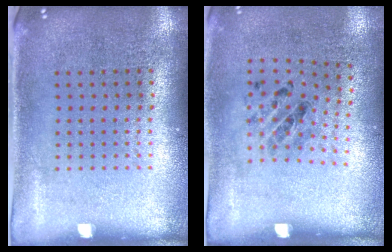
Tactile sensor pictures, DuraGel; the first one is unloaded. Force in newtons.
{"total": 1.3, "press": 0.6, "slide": 1.2}